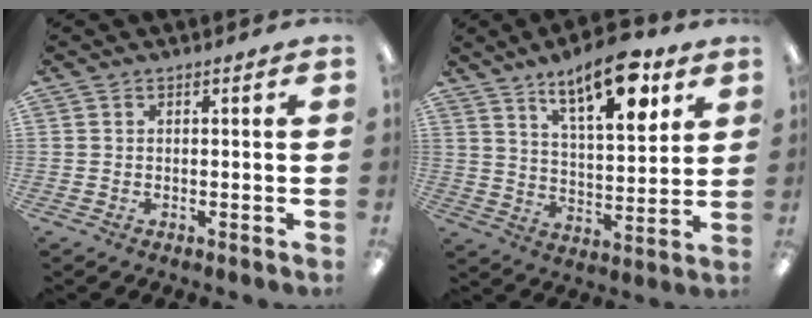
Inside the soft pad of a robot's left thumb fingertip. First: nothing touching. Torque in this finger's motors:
{"motor_torque": [-0.05, 0.05, 1.34, -1.43, 0.12]}